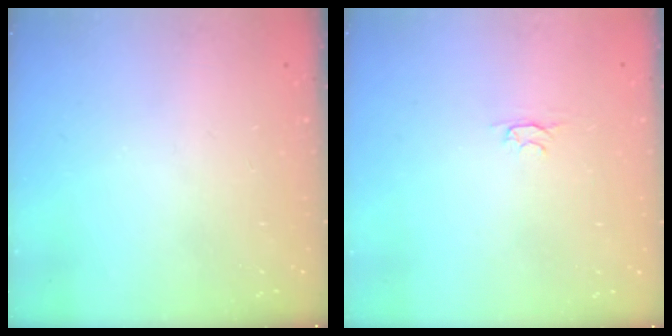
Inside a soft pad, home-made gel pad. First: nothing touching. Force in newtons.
{"total": 2.4, "press": 2.3, "slide": 0.5}